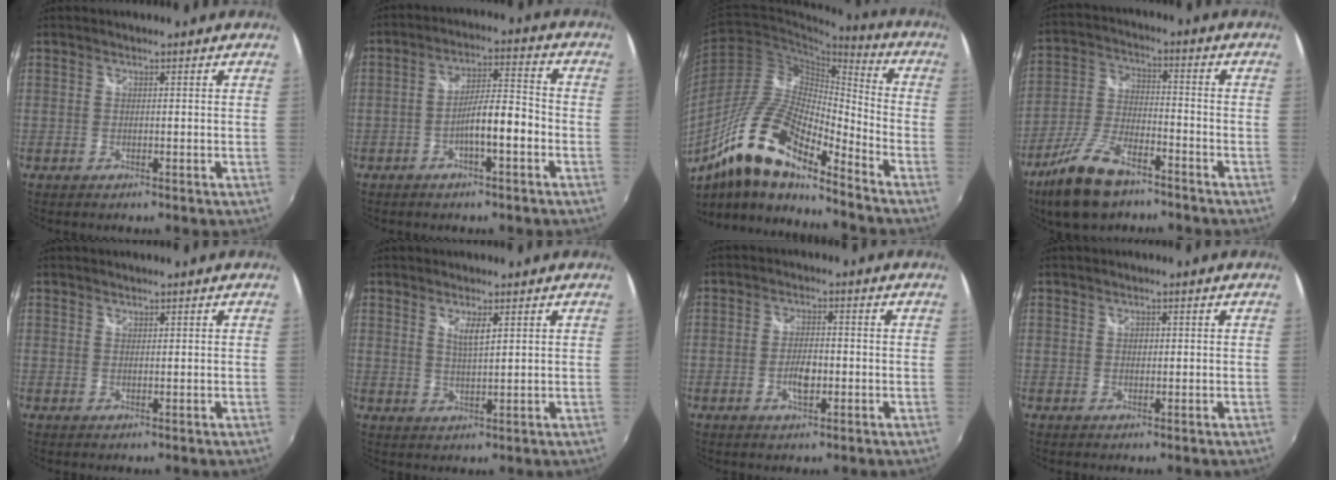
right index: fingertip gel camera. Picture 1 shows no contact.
{"total": 7.2, "force": [-2.9, 1.0, 6.5], "torque": [-0.112, 0.016, -0.042]}
{"total": 18.3, "force": [-12.3, 4.9, 12.6], "torque": [-0.238, -0.004, -0.243]}
{"total": 13.0, "force": [-9.0, 5.1, 7.8], "torque": [-0.174, -0.014, -0.168]}
{"total": 0.6, "force": [0.6, 0.2, 0.0], "torque": [0.001, 0.000, 0.011]}
{"total": 3.2, "force": [1.6, 0.7, 2.8], "torque": [-0.049, -0.004, 0.027]}
{"total": 4.2, "force": [-1.1, 1.9, 3.6], "torque": [-0.070, 0.001, -0.018]}
{"total": 1.0, "force": [0.2, 0.8, 0.4], "torque": [-0.004, 0.002, 0.003]}